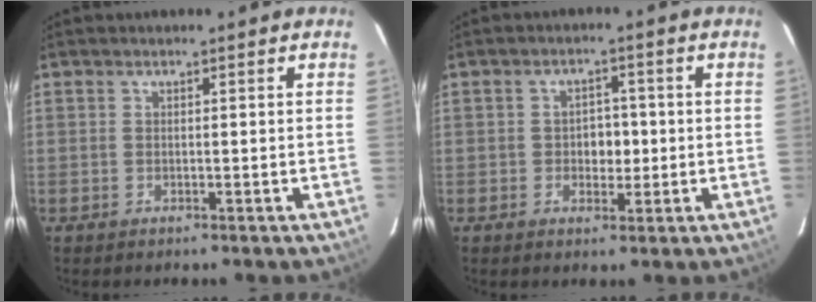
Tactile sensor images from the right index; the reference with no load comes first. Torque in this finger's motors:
{"motor_torque": [0.43, 0.11, 0.18, 0.04]}